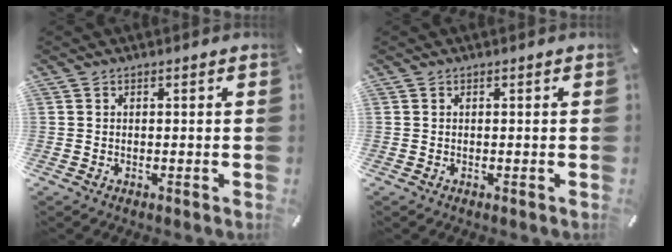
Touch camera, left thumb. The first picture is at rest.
{"total": 0.0}